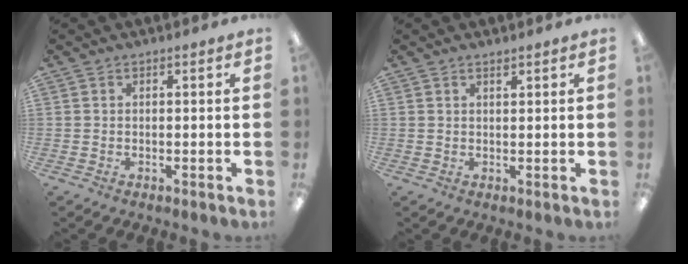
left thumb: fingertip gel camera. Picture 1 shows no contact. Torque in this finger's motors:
{"motor_torque": [-0.08, -0.11, -0.06, -0.04, -0.02]}